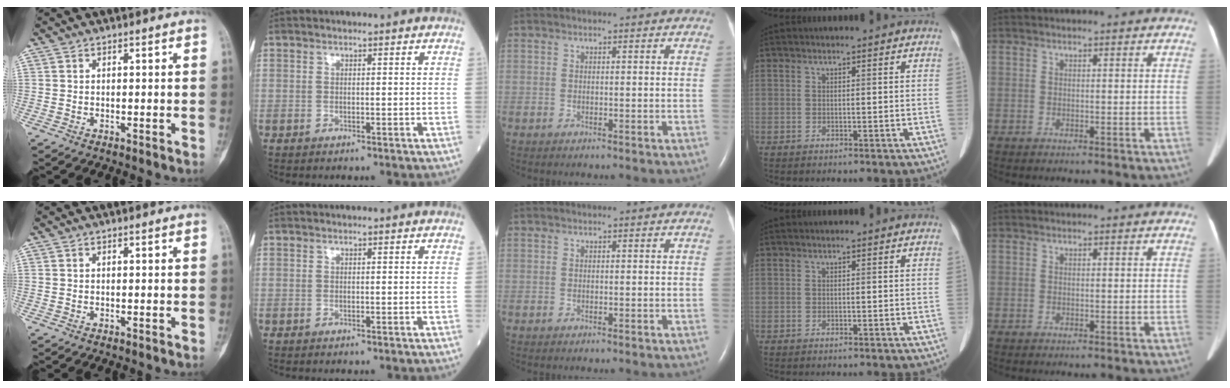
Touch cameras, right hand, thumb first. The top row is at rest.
{}